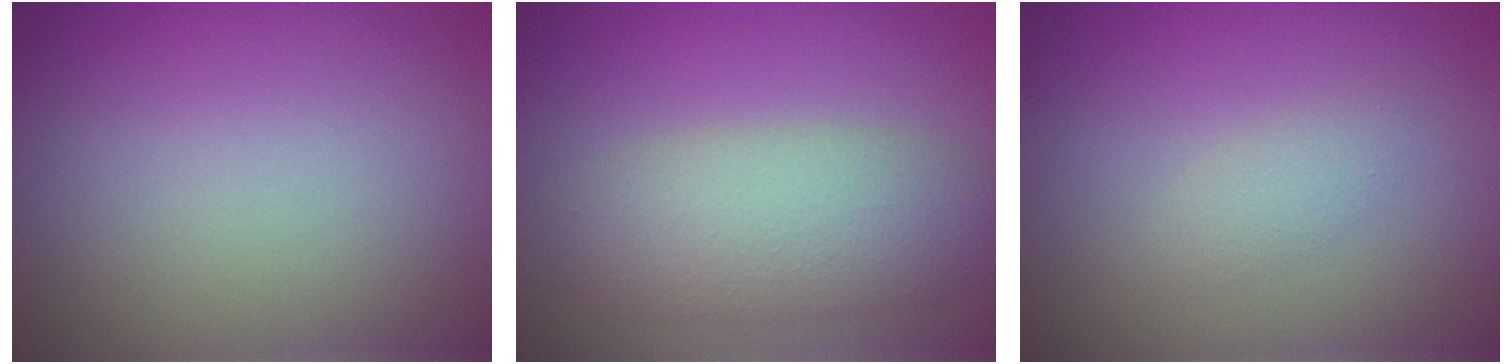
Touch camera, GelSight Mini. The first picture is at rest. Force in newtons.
{"total": 5.4, "press": 5.4, "slide": 0.4}
{"total": 1.4, "press": 1.4, "slide": 0.0}